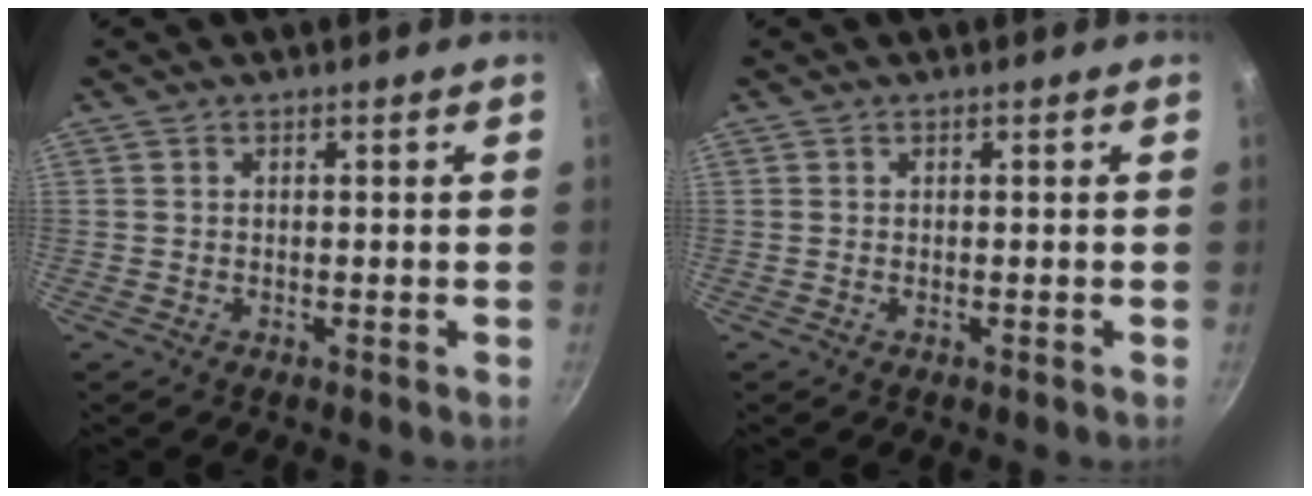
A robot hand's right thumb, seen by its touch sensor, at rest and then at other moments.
{"total": 0.0}